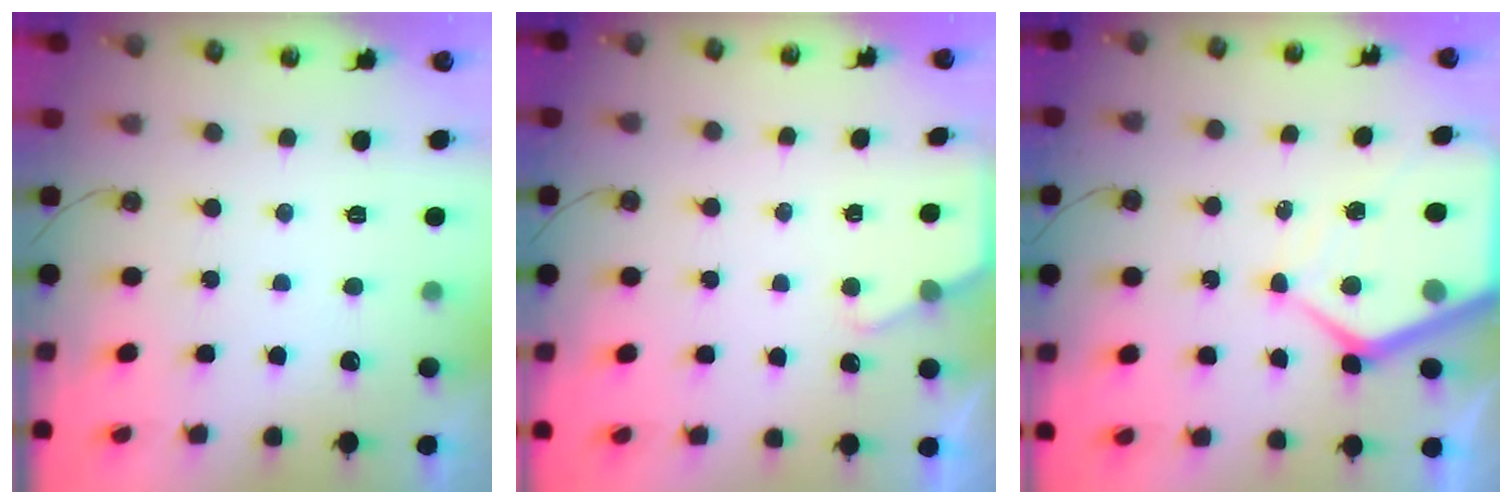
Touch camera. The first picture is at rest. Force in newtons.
{"total": 2.2, "press": 2.2, "slide": 0.3}
{"total": 12.1, "press": 12.1, "slide": 0.9}